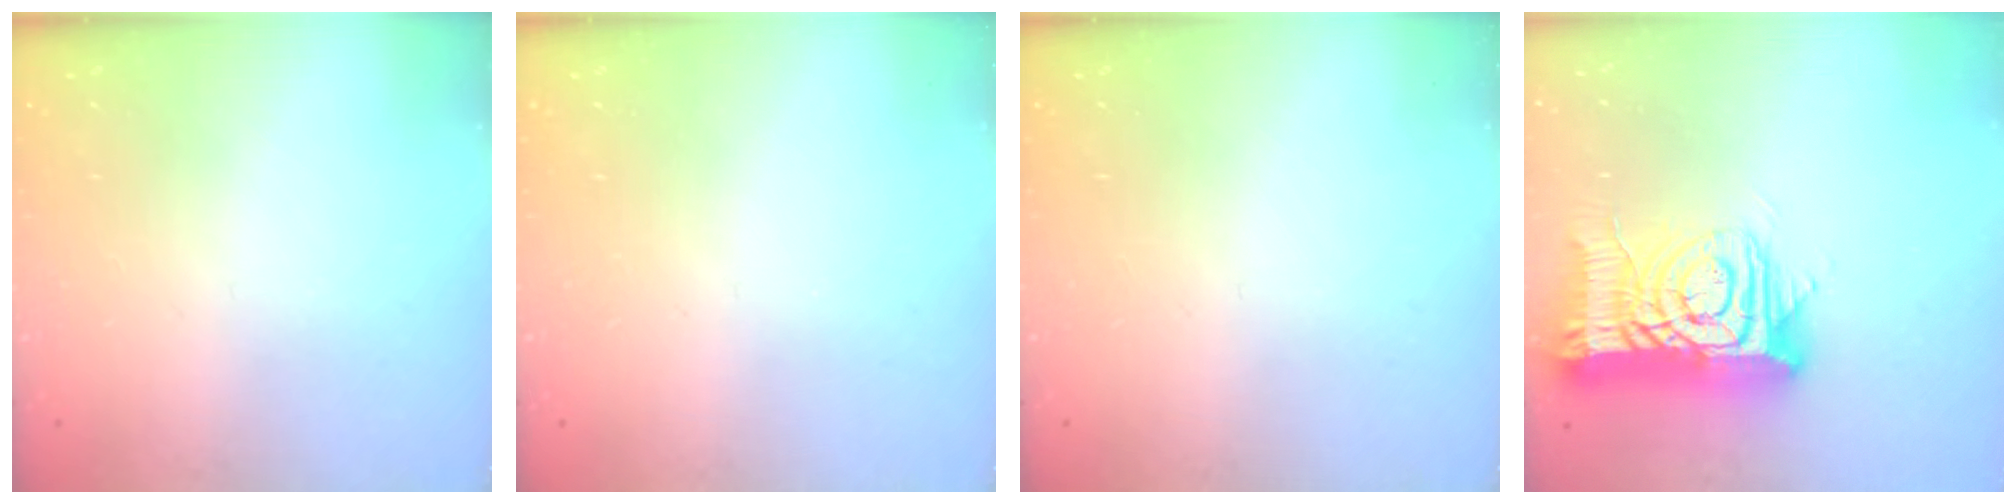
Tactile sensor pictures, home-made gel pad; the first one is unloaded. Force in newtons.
{"total": 0.0}
{"total": 0.0}
{"total": 16.0, "press": 15.9, "slide": 1.6}